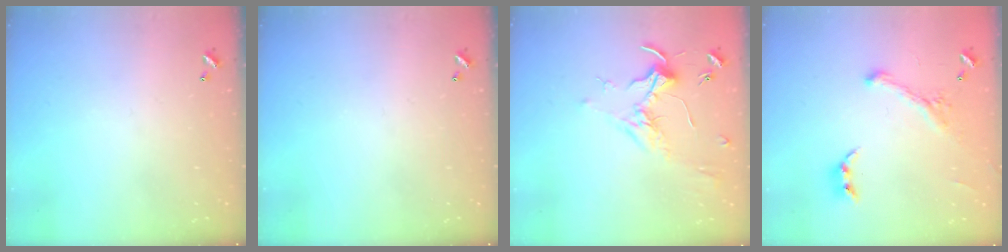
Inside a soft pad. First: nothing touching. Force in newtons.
{"total": 0.0}
{"total": 1.8, "press": 1.7, "slide": 0.7}
{"total": 1.1, "press": 0.6, "slide": 0.9}